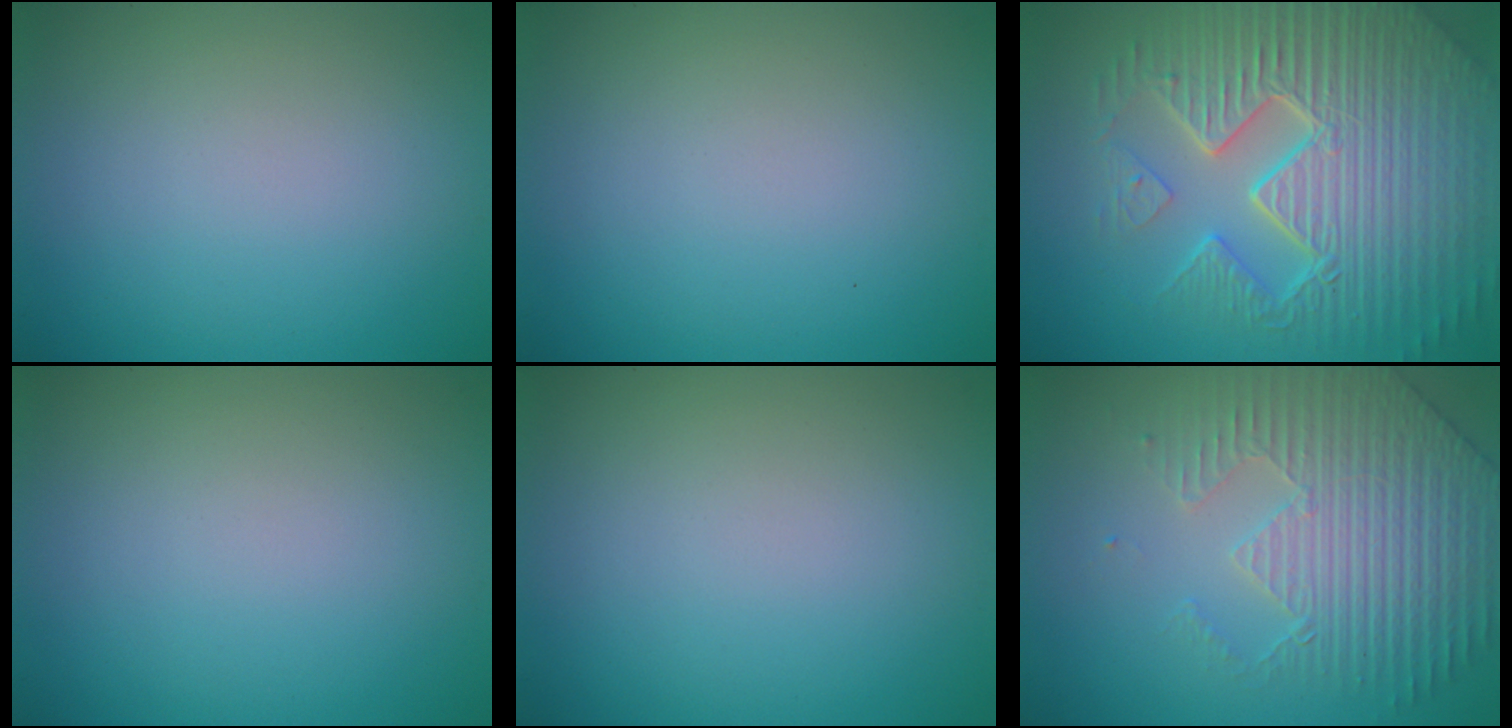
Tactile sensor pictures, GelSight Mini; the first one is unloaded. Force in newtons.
{"total": 0.0}
{"total": 11.0, "press": 7.1, "slide": 8.4}
{"total": 0.0}
{"total": 0.0}
{"total": 4.4, "press": 4.3, "slide": 1.1}